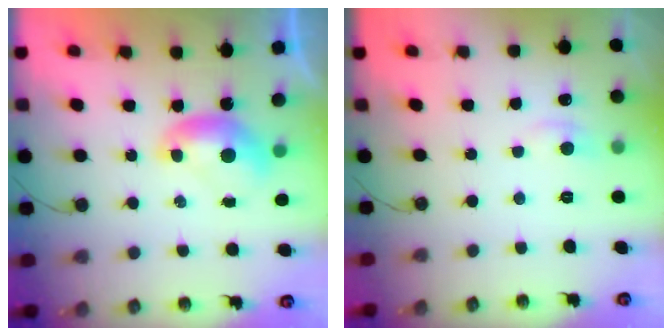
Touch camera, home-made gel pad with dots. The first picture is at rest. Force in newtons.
{"total": 1.6, "press": 1.4, "slide": 0.8}